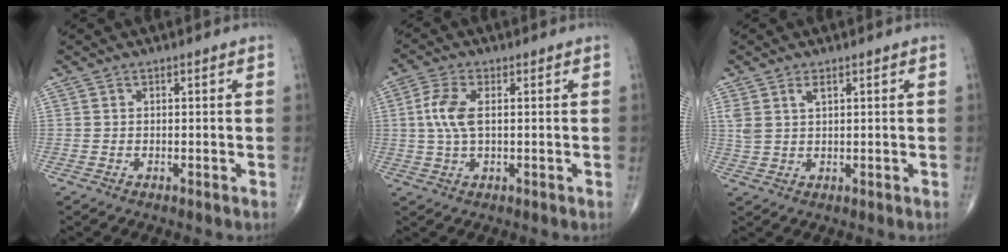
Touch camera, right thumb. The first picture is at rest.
{"total": 6.0, "force": [0.8, 2.7, 5.3], "torque": [-0.133, 0.008, 0.013]}
{"total": 3.2, "force": [1.7, 1.4, 2.4], "torque": [-0.056, 0.003, 0.041]}